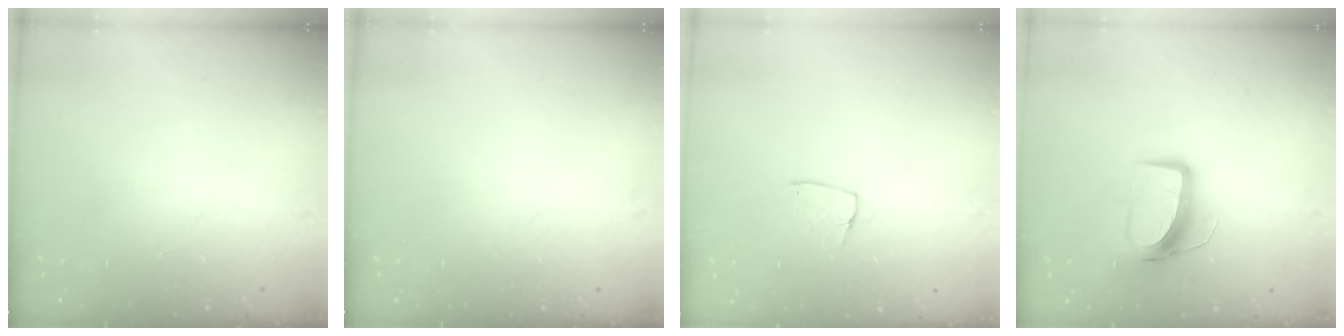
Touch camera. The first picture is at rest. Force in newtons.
{"total": 0.0}
{"total": 6.5, "press": 6.5, "slide": 0.4}
{"total": 10.5, "press": 10.4, "slide": 0.9}